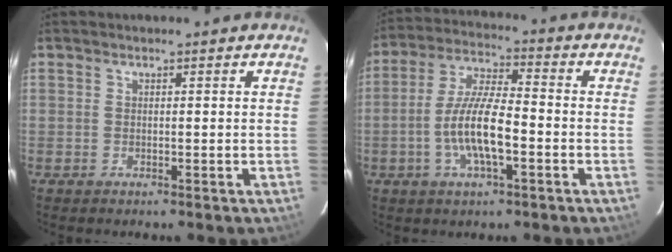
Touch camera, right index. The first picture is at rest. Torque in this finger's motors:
{"motor_torque": [1.44, -0.63, 0.79, 0.21]}